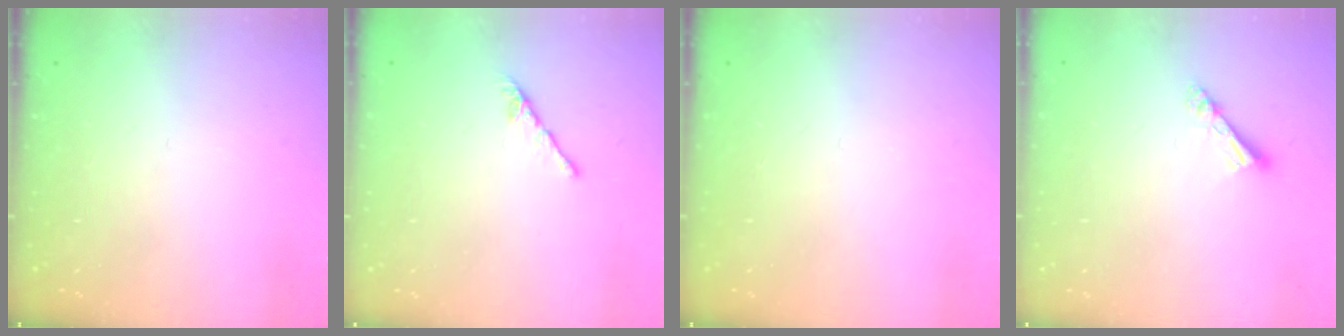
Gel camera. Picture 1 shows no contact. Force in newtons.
{"total": 0.0}
{"total": 0.0}
{"total": 4.3, "press": 4.3, "slide": 0.3}